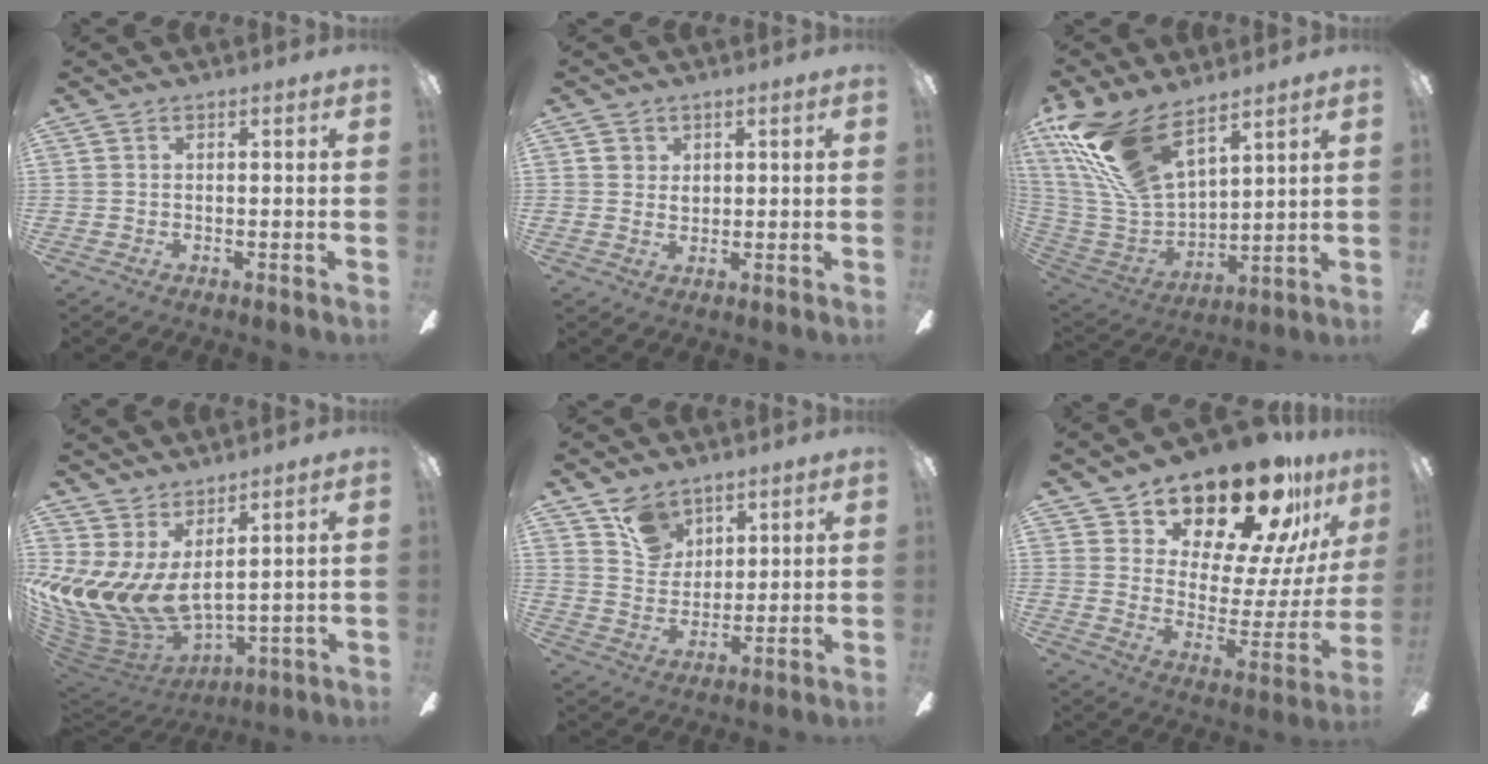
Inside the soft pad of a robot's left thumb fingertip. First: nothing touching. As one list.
[{"total": 2.3, "force": [0.8, 1.9, 0.9], "torque": [-0.012, 0.003, 0.012]}, {"total": 20.7, "force": [13.5, 8.7, 13.0], "torque": [-0.304, -0.066, 0.242]}, {"total": 11.7, "force": [2.2, 6.6, 9.3], "torque": [-0.229, -0.049, 0.049]}, {"total": 8.7, "force": [6.3, 5.5, 2.3], "torque": [-0.041, -0.024, 0.120]}, {"total": 22.6, "force": [18.6, 8.1, 10.0], "torque": [-0.144, -0.142, 0.317]}]